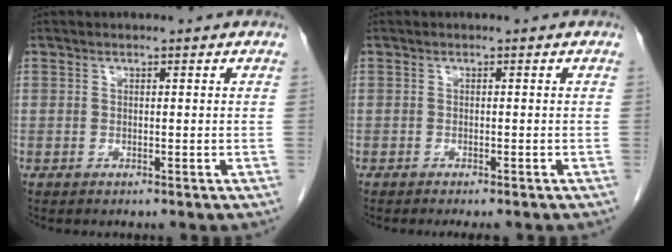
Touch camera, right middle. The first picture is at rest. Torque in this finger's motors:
{"motor_torque": [0.01, -0.01, 0.00, 0.02]}